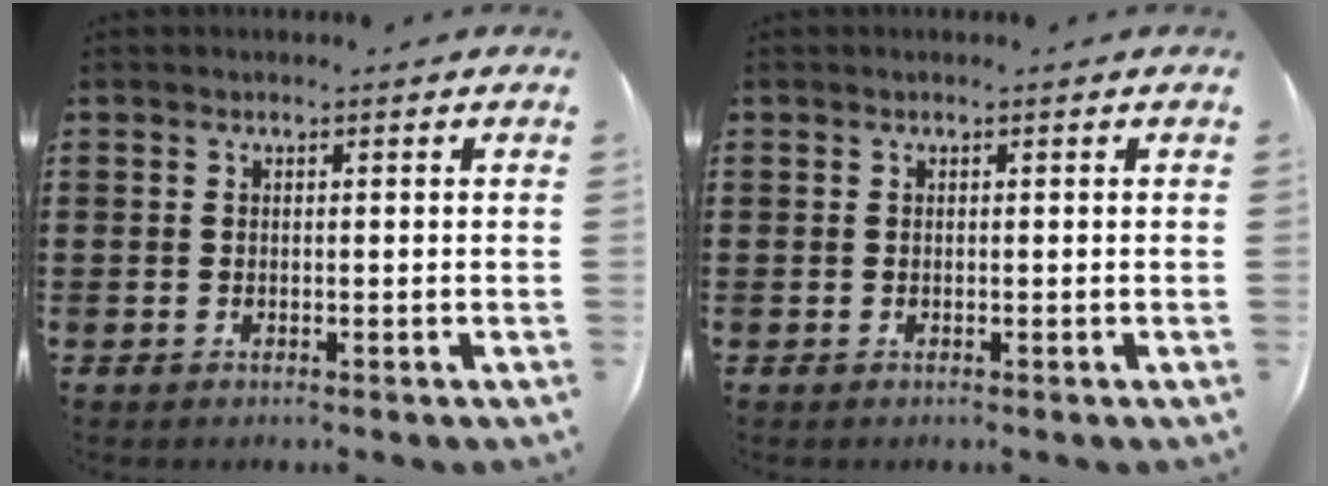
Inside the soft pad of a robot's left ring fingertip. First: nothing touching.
{"total": 0.0}